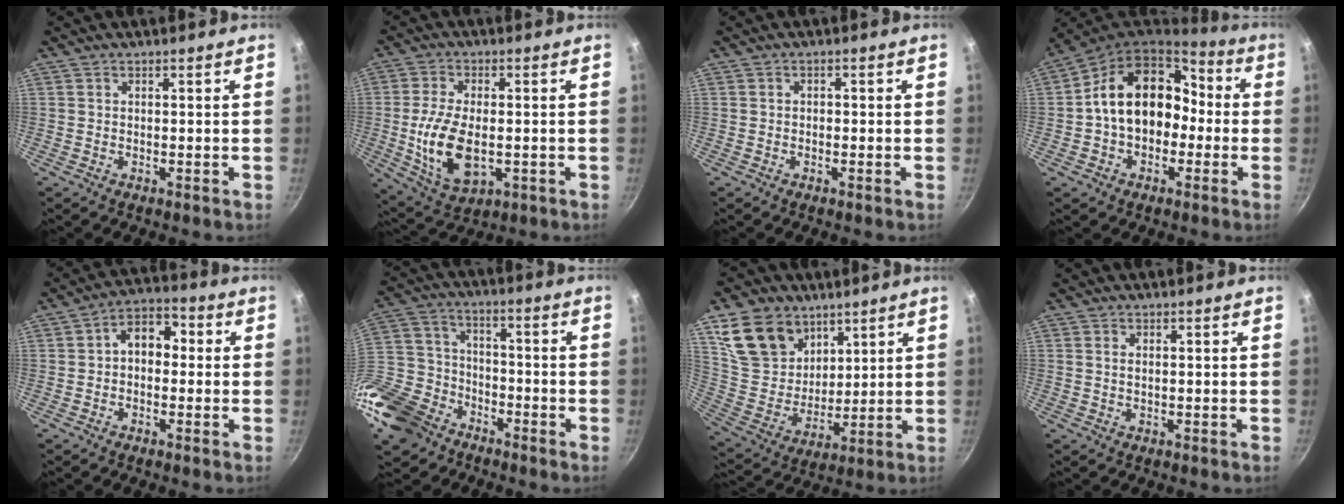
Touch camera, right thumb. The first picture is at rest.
{"total": 12.7, "force": [-1.7, 7.0, 10.5], "torque": [-0.199, -0.007, -0.020]}
{"total": 0.7, "force": [-0.4, 0.6, 0.3], "torque": [0.004, 0.003, -0.011]}
{"total": 16.5, "force": [-1.2, 11.7, 11.6], "torque": [-0.154, 0.052, -0.031]}
{"total": 7.2, "force": [0.1, 5.0, 5.2], "torque": [-0.053, 0.029, -0.012]}
{"total": 18.0, "force": [-11.9, 11.6, 6.9], "torque": [-0.158, 0.043, -0.227]}
{"total": 15.9, "force": [8.9, 11.4, 6.6], "torque": [-0.095, -0.033, 0.180]}
{"total": 0.9, "force": [0.2, 0.5, 0.7], "torque": [-0.016, 0.002, 0.005]}